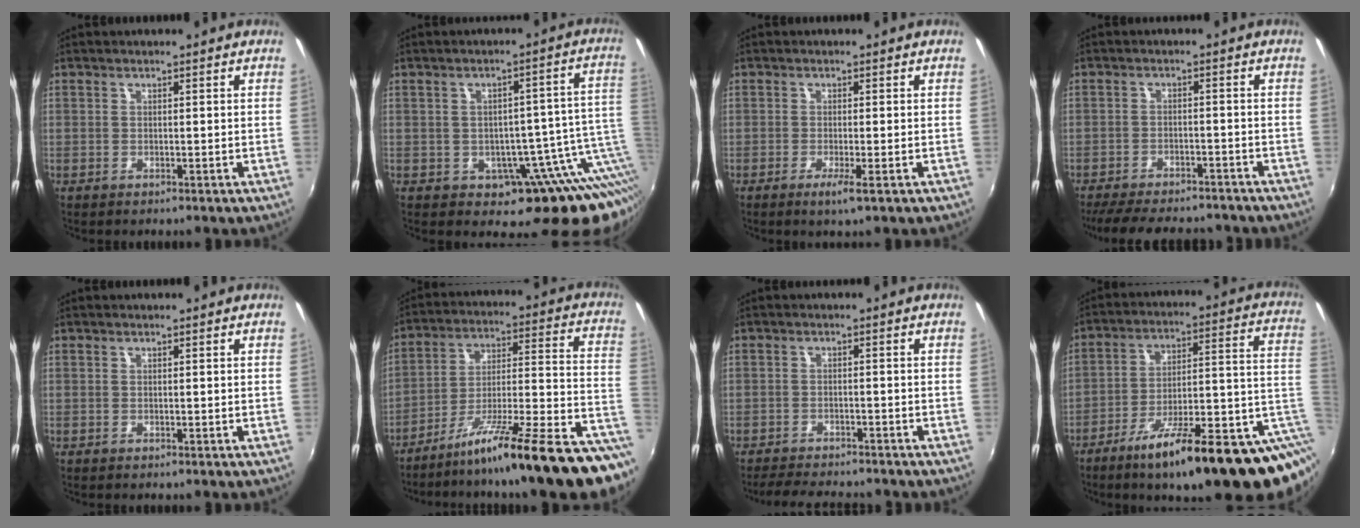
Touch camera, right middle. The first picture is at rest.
{"total": 12.9, "force": [-3.7, 7.8, 9.6], "torque": [-0.107, 0.000, -0.036]}
{"total": 2.6, "force": [-1.3, -0.1, 2.3], "torque": [-0.051, -0.008, -0.024]}
{"total": 15.4, "force": [-13.1, 4.5, 6.7], "torque": [-0.140, -0.022, -0.186]}
{"total": 0.0}
{"total": 25.1, "force": [-16.8, 1.8, 18.5], "torque": [-0.230, -0.028, -0.251]}
{"total": 7.5, "force": [-6.9, 1.6, 2.5], "torque": [-0.070, -0.008, -0.106]}
{"total": 24.7, "force": [-12.4, 4.4, 20.9], "torque": [-0.279, -0.027, -0.185]}